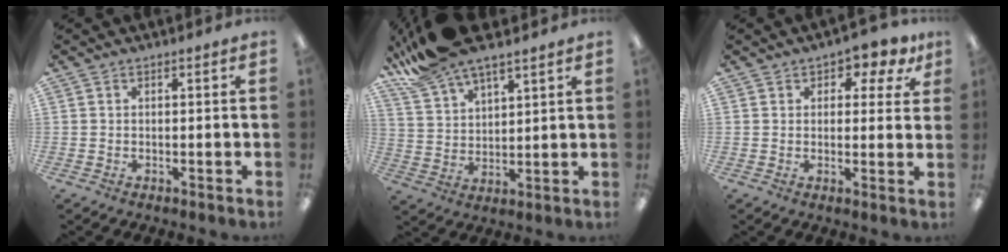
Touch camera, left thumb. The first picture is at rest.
{"total": 11.9, "force": [10.3, 3.2, 5.1], "torque": [-0.127, -0.046, 0.195]}
{"total": 4.3, "force": [2.5, 2.9, 2.0], "torque": [-0.017, -0.010, 0.039]}